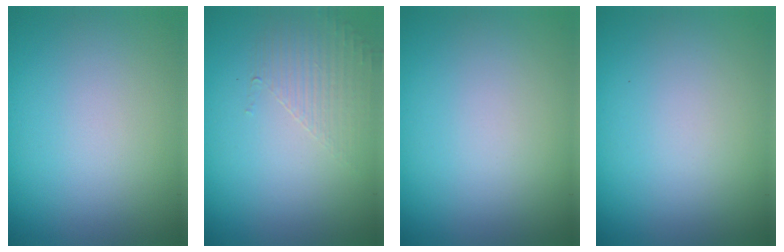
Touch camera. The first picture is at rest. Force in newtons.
{"total": 1.6, "press": 0.7, "slide": 1.4}
{"total": 0.0}
{"total": 0.0}